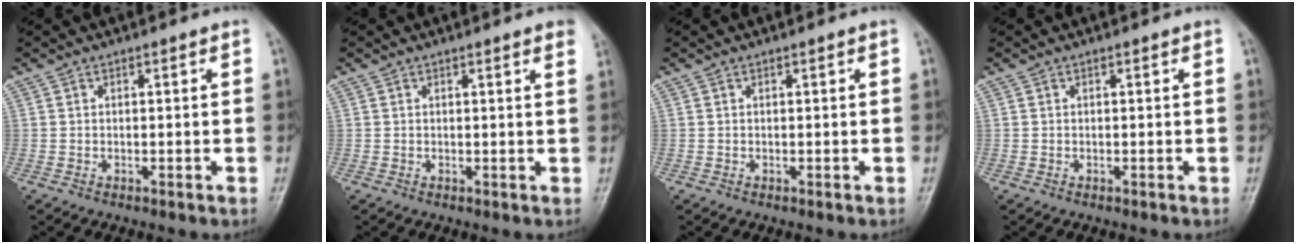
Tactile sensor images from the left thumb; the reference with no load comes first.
{"total": 7.5, "force": [5.3, 0.2, 5.3], "torque": [-0.051, -0.018, 0.045]}
{"total": 0.0}
{"total": 0.0}